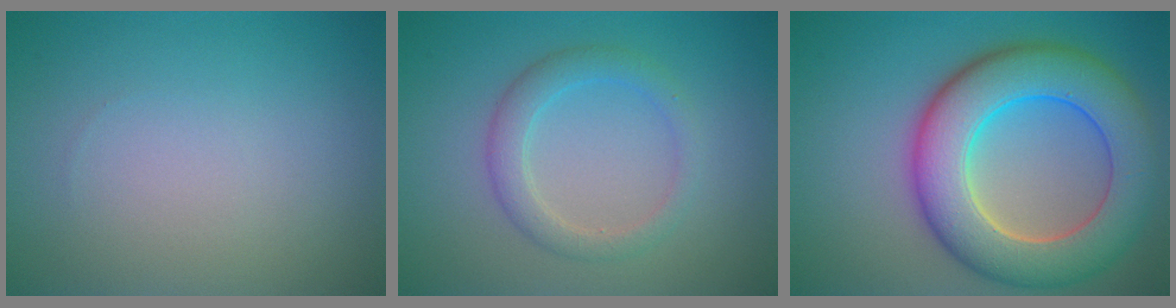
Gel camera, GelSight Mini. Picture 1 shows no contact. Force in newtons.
{"total": 2.7, "press": 2.7, "slide": 0.1}
{"total": 10.2, "press": 10.2, "slide": 0.6}